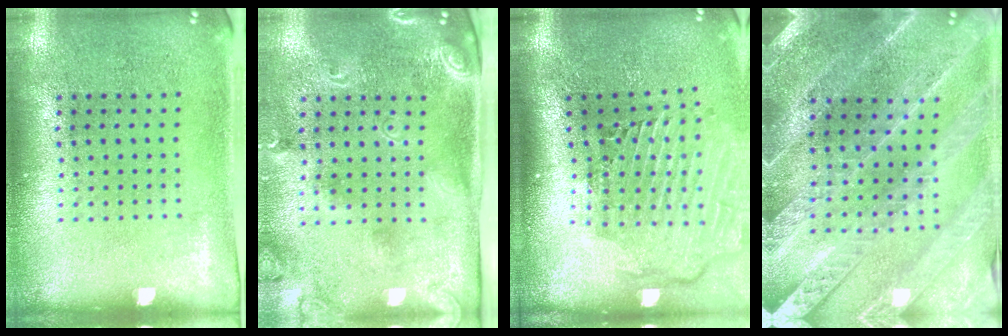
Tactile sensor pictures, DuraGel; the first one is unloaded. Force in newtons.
{"total": 2.5, "press": 1.8, "slide": 1.7}
{"total": 2.8, "press": 2.2, "slide": 1.8}
{"total": 2.5, "press": 2.5, "slide": 0.3}